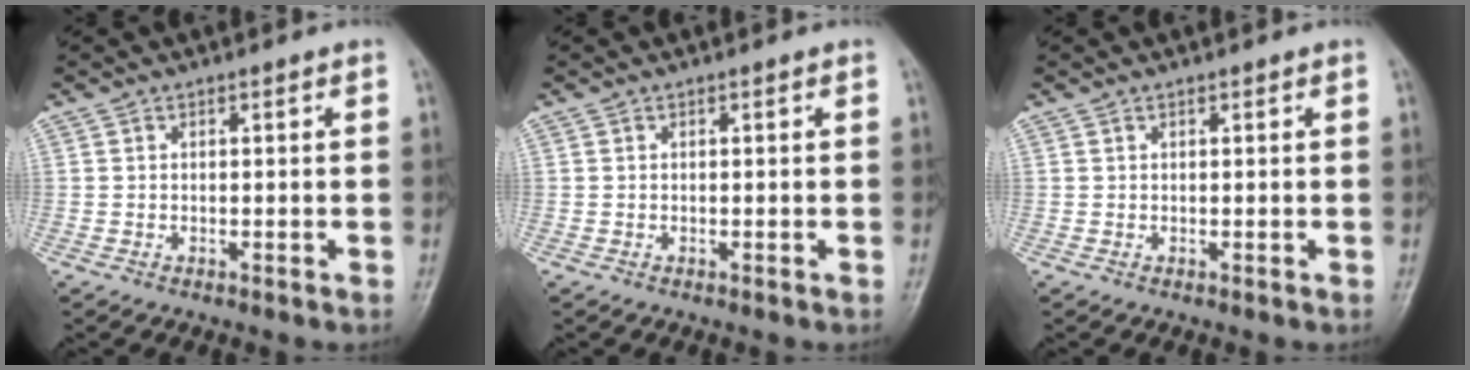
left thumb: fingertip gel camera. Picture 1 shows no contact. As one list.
[{"total": 0.0}, {"total": 0.0}]